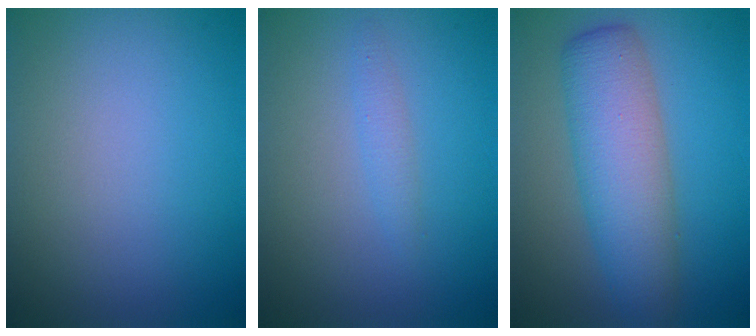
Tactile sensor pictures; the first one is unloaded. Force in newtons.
{"total": 1.1, "press": 1.1, "slide": 0.1}
{"total": 6.8, "press": 6.8, "slide": 0.3}